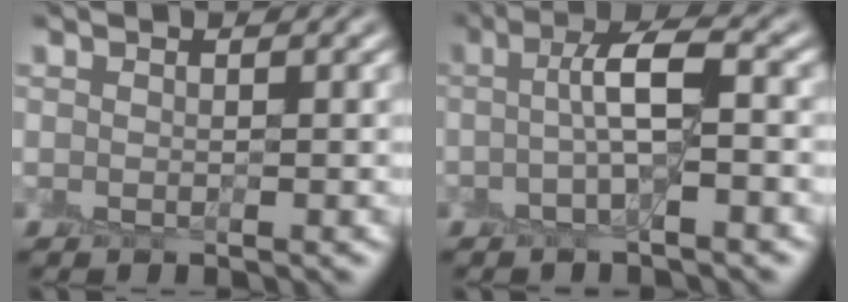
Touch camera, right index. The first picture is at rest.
{"total": 3.7, "force": [-0.3, 0.6, 3.6], "torque": [-0.070, 0.019, -0.014]}